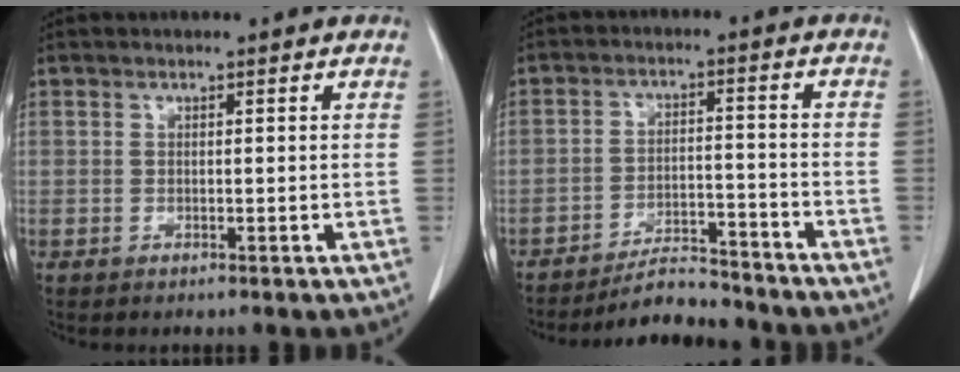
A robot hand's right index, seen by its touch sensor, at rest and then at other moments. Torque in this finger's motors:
{"motor_torque": [-0.71, -0.78, -0.18, -0.10]}